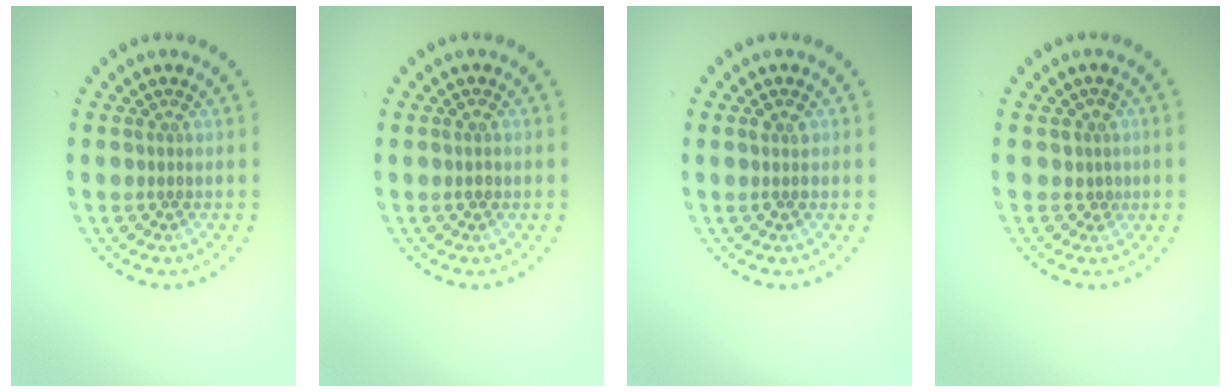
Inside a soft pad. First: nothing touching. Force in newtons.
{"total": 1.2, "press": 1.2, "slide": 0.1}
{"total": 1.4, "press": 1.3, "slide": 0.2}
{"total": 1.4, "press": 1.2, "slide": 0.8}